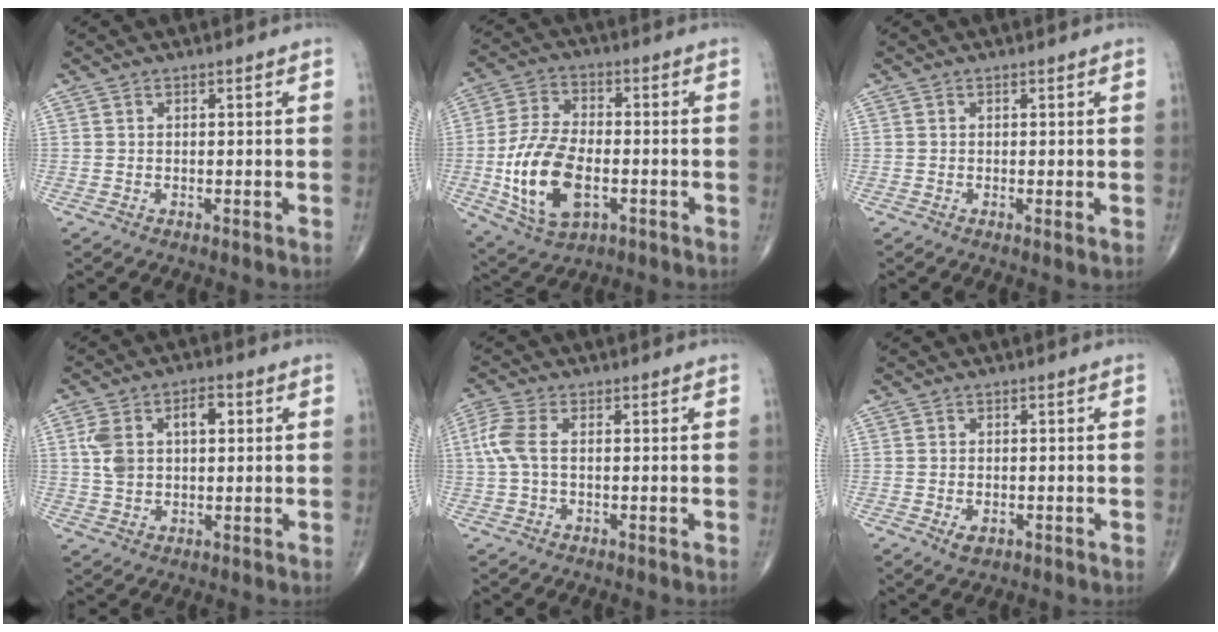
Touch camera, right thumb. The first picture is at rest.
{"total": 15.3, "force": [-3.5, 8.3, 12.4], "torque": [-0.243, 0.008, -0.057]}
{"total": 0.9, "force": [0.0, 0.1, 0.9], "torque": [-0.019, -0.005, -0.002]}
{"total": 8.9, "force": [1.9, 5.4, 6.8], "torque": [-0.119, 0.020, 0.039]}
{"total": 5.2, "force": [0.3, 2.5, 4.6], "torque": [-0.133, 0.010, -0.001]}
{"total": 2.2, "force": [-0.8, 1.3, 1.5], "torque": [-0.023, 0.000, -0.009]}